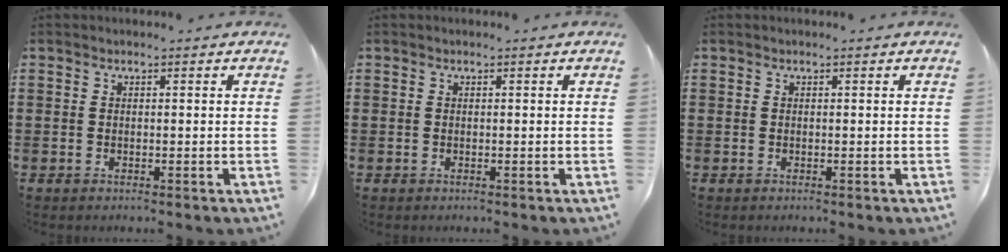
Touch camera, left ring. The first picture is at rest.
{"total": 0.0}
{"total": 0.0}